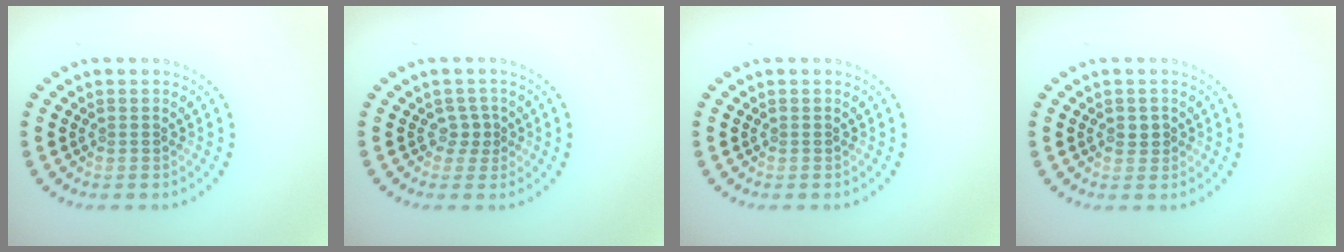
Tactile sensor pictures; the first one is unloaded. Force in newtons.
{"total": 1.2, "press": 0.9, "slide": 0.8}
{"total": 0.0}
{"total": 1.1, "press": 1.0, "slide": 0.4}